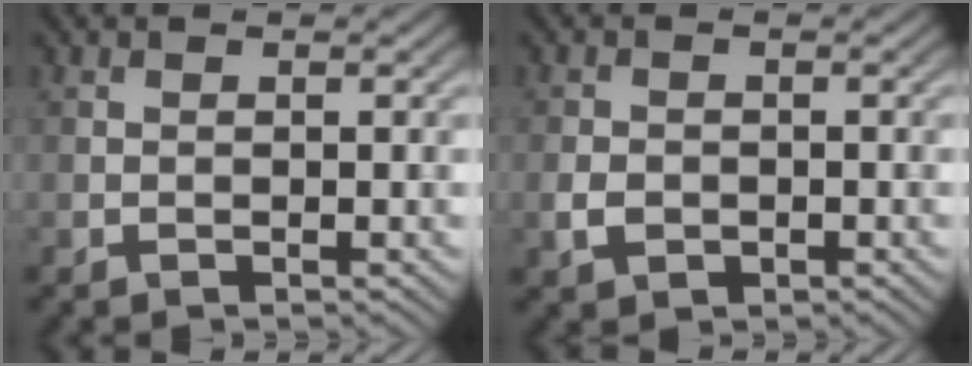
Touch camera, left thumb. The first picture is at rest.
{"total": 2.2, "force": [-0.8, 1.7, 1.2], "torque": [-0.025, -0.005, -0.018]}